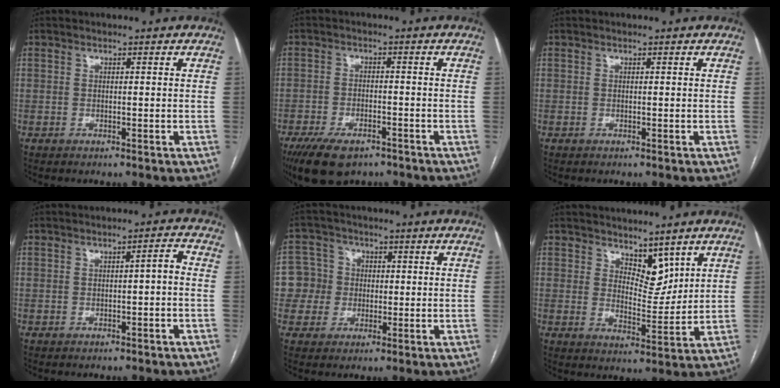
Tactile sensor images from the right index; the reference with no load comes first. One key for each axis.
{"total": 9.4, "fx": -6.7, "fy": 4.0, "fz": 5.3, "tx": -0.095, "ty": -0.009, "tz": -0.111}
{"total": 0.0}
{"total": 2.0, "fx": -0.4, "fy": 0.4, "fz": 1.9, "tx": -0.026, "ty": 0.007, "tz": -0.007}
{"total": 6.3, "fx": 0.0, "fy": 6.3, "fz": 0.4, "tx": -0.004, "ty": 0.025, "tz": 0.004}
{"total": 5.4, "fx": 3.9, "fy": 2.6, "fz": 2.6, "tx": -0.037, "ty": -0.007, "tz": 0.074}